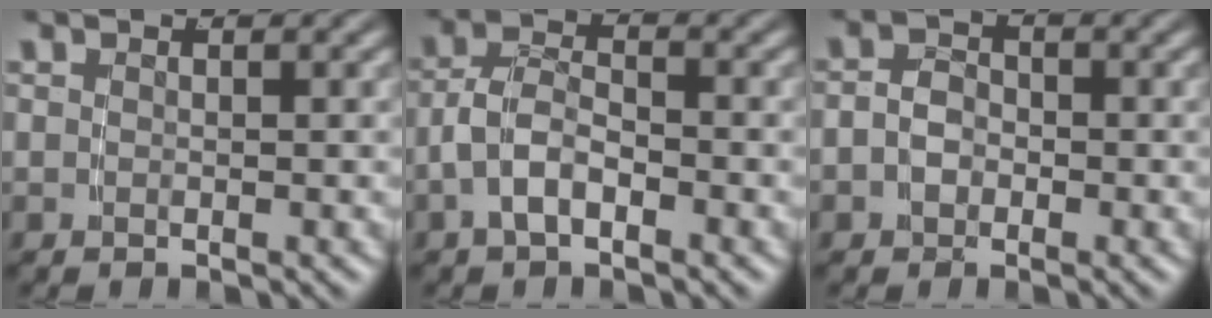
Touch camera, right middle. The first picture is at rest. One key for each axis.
{"total": 3.7, "fx": -1.6, "fy": 2.0, "fz": 2.6, "tx": -0.053, "ty": -0.013, "tz": -0.023}
{"total": 3.2, "fx": -0.9, "fy": 2.7, "fz": 1.5, "tx": -0.039, "ty": -0.015, "tz": -0.012}